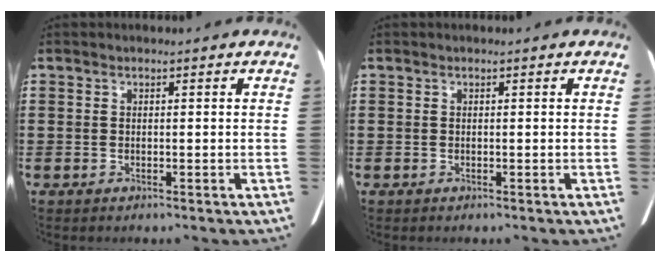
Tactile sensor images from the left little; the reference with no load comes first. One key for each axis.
{"total": 0.0}